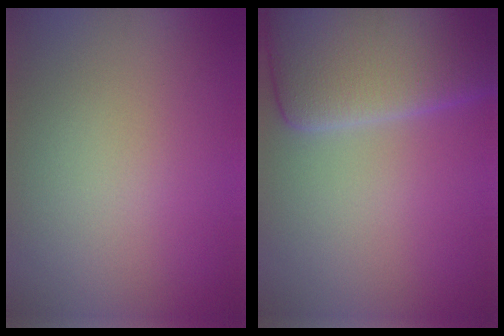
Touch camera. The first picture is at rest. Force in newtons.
{"total": 12.5, "press": 12.5, "slide": 0.7}